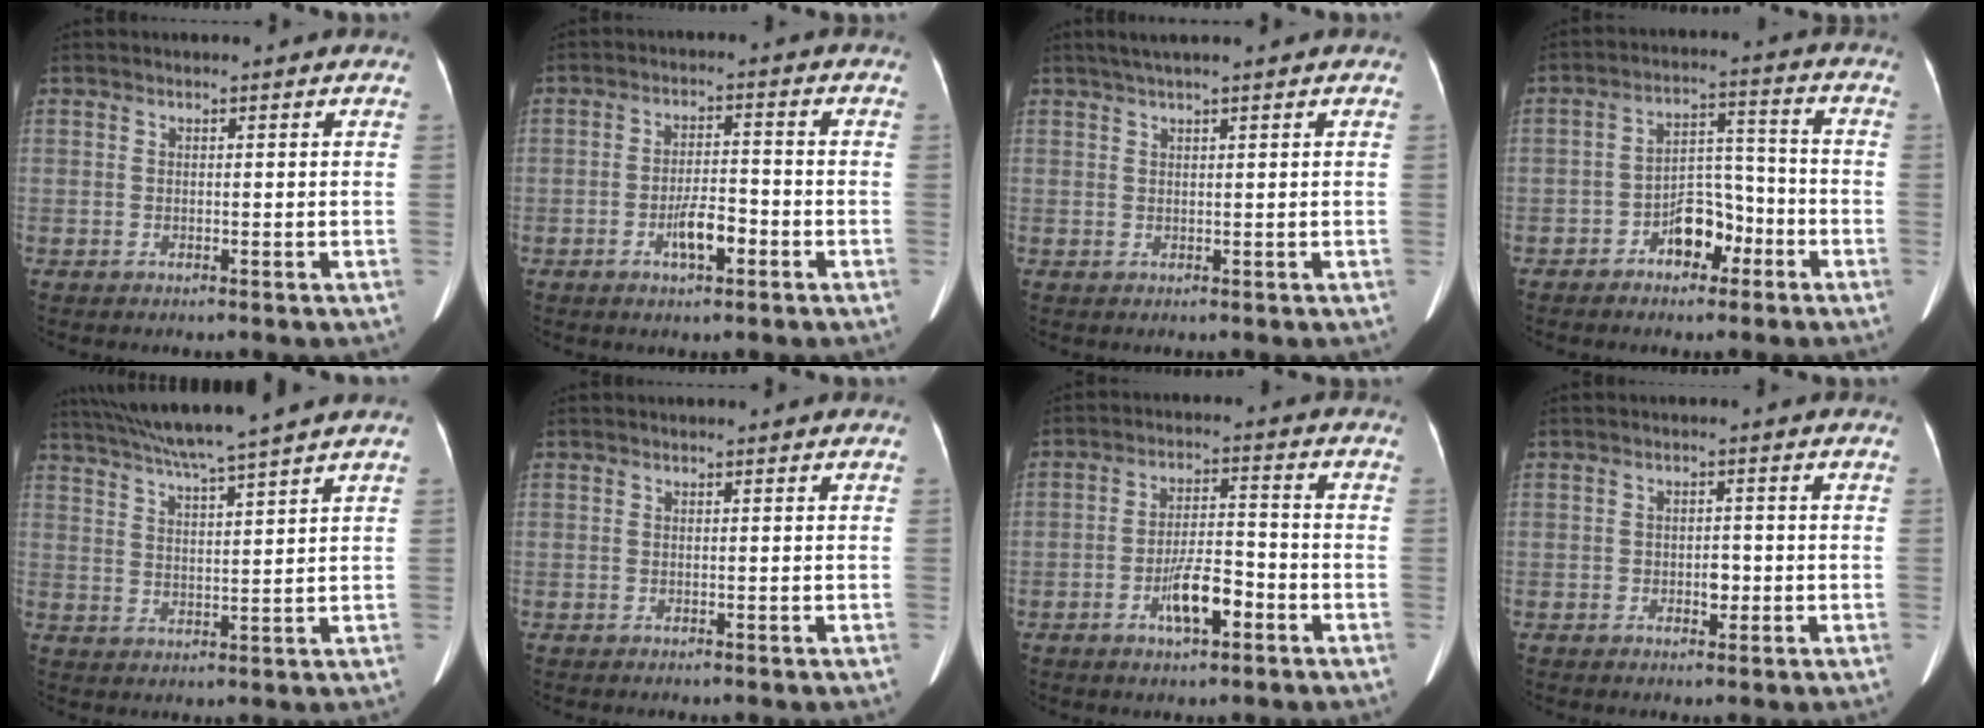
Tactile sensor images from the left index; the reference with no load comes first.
{"total": 5.0, "force": [-2.2, 1.5, 4.2], "torque": [-0.079, 0.003, -0.038]}
{"total": 4.0, "force": [3.1, -0.3, 2.5], "torque": [-0.043, 0.027, 0.057]}
{"total": 6.9, "force": [-3.7, 3.8, 4.4], "torque": [-0.076, 0.028, -0.061]}
{"total": 11.1, "force": [9.5, -2.1, 5.3], "torque": [-0.093, 0.008, 0.153]}
{"total": 0.0}
{"total": 6.8, "force": [-3.2, 2.0, 5.7], "torque": [-0.111, 0.005, -0.054]}
{"total": 2.4, "force": [-0.7, 1.4, 1.8], "torque": [-0.024, 0.004, -0.007]}